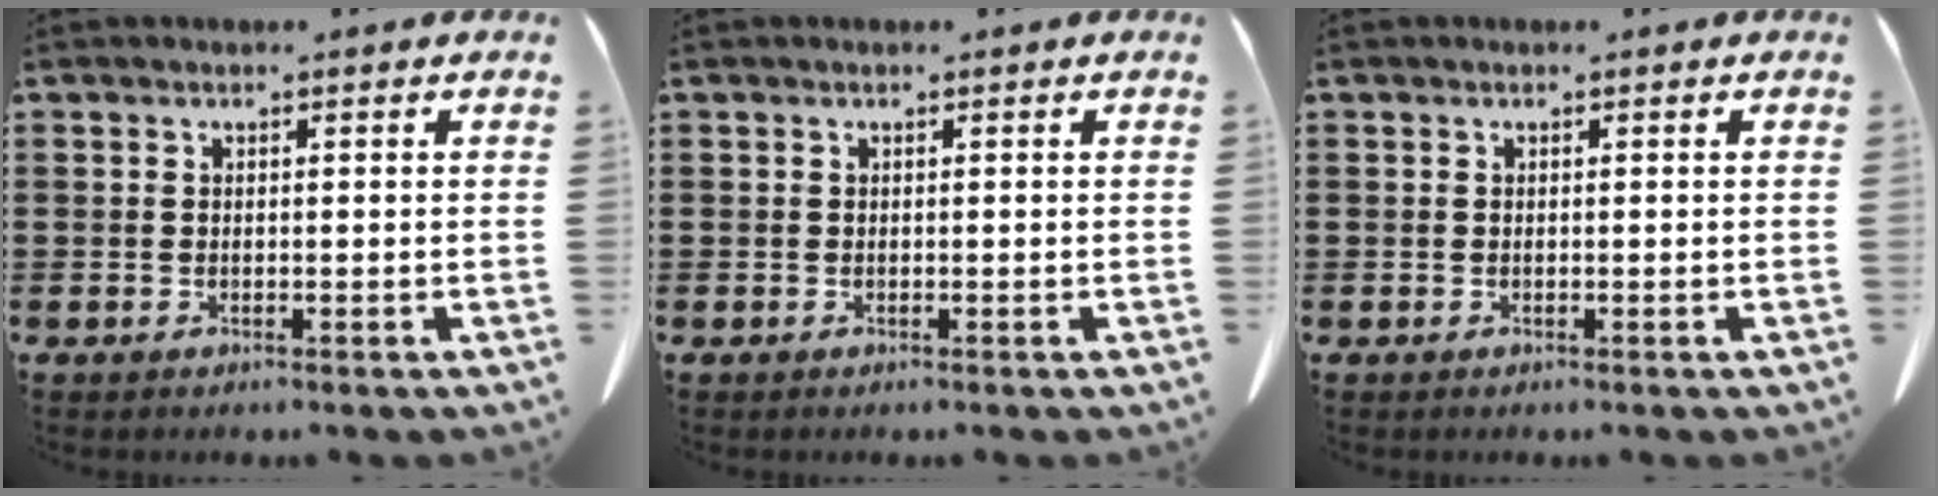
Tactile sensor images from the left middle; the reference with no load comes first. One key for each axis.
{"total": 0.0}
{"total": 0.0}